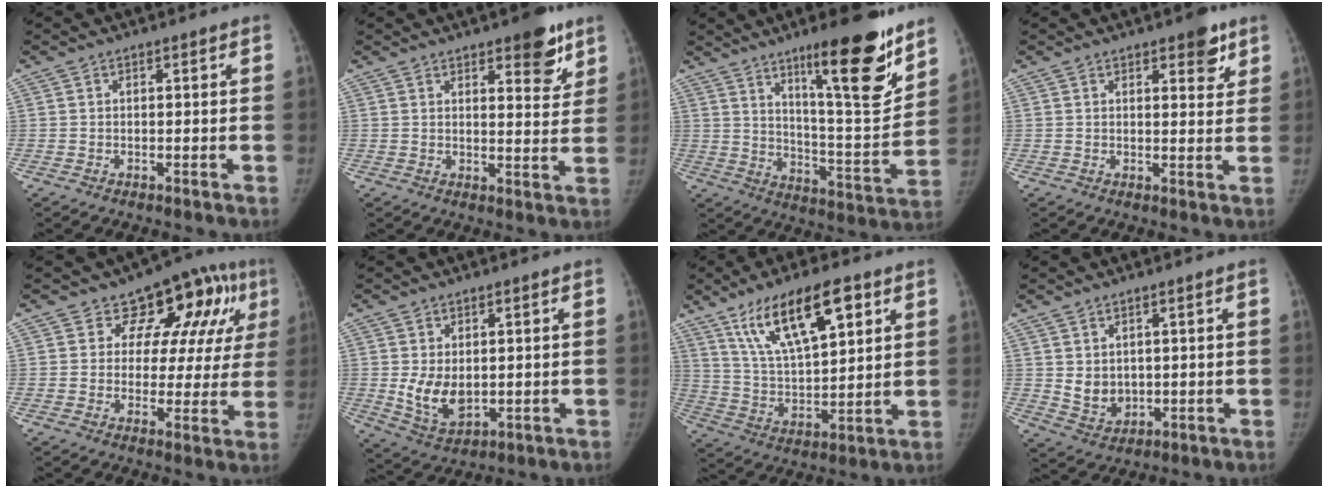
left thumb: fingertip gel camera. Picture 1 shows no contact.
{"total": 8.1, "force": [5.1, 2.9, 5.6], "torque": [-0.048, -0.030, 0.066]}
{"total": 19.5, "force": [12.7, 3.6, 14.4], "torque": [-0.174, -0.087, 0.201]}
{"total": 5.1, "force": [3.1, 2.0, 3.5], "torque": [-0.026, -0.016, 0.036]}
{"total": 13.1, "force": [6.7, 8.5, 7.4], "torque": [-0.040, -0.019, 0.078]}
{"total": 7.4, "force": [0.5, 4.8, 5.6], "torque": [-0.084, -0.019, 0.028]}
{"total": 17.0, "force": [9.2, 6.2, 12.9], "torque": [-0.198, -0.029, 0.172]}
{"total": 5.0, "force": [1.2, 3.8, 3.0], "torque": [-0.036, -0.019, 0.039]}